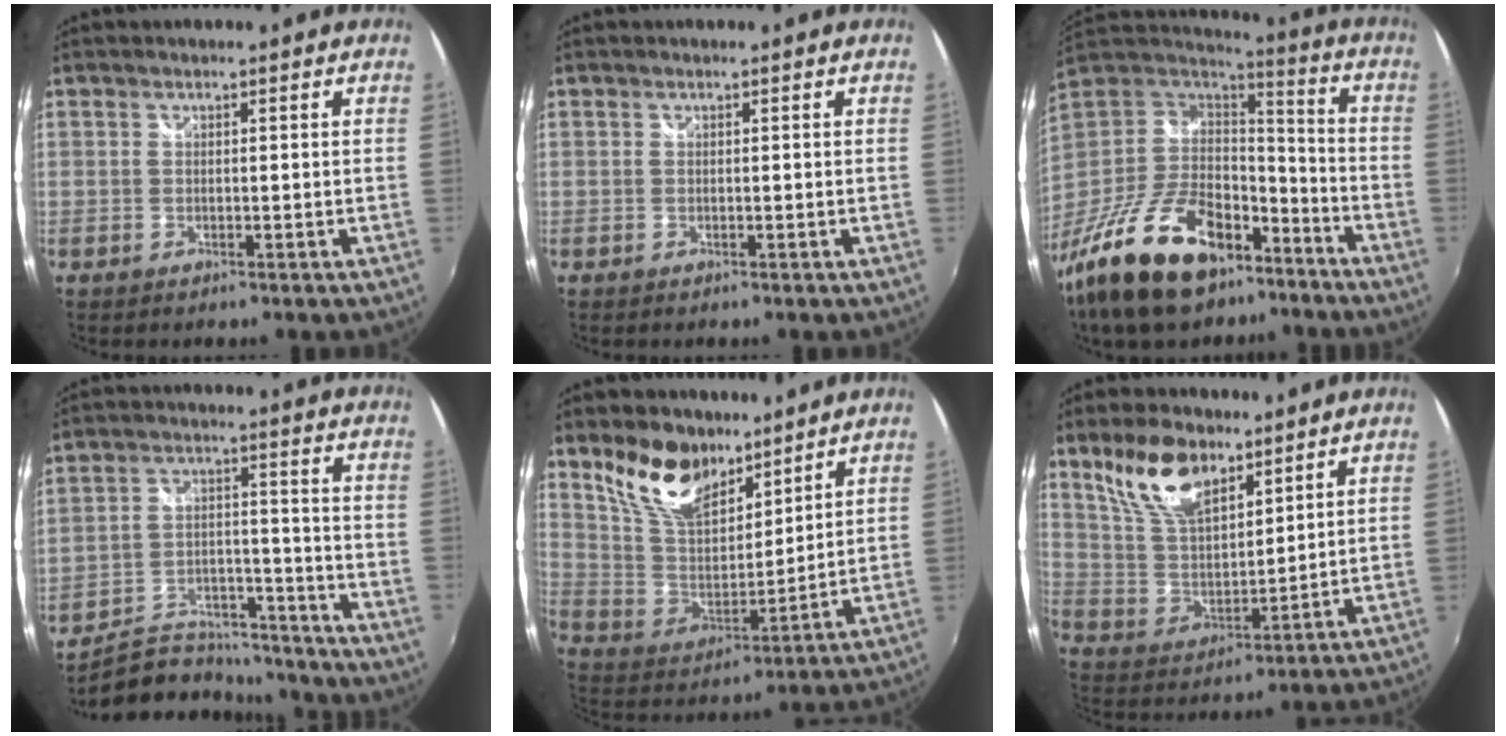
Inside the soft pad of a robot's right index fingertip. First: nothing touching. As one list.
[{"total": 0.0}, {"total": 28.3, "force": [-17.8, 14.9, 16.1], "torque": [-0.338, -0.003, -0.281]}, {"total": 18.3, "force": [-16.1, 6.5, 5.7], "torque": [-0.120, 0.023, -0.225]}, {"total": 14.8, "force": [10.4, 7.1, 7.7], "torque": [-0.161, 0.008, 0.205]}, {"total": 13.4, "force": [8.9, 6.1, 7.9], "torque": [-0.154, 0.017, 0.180]}]